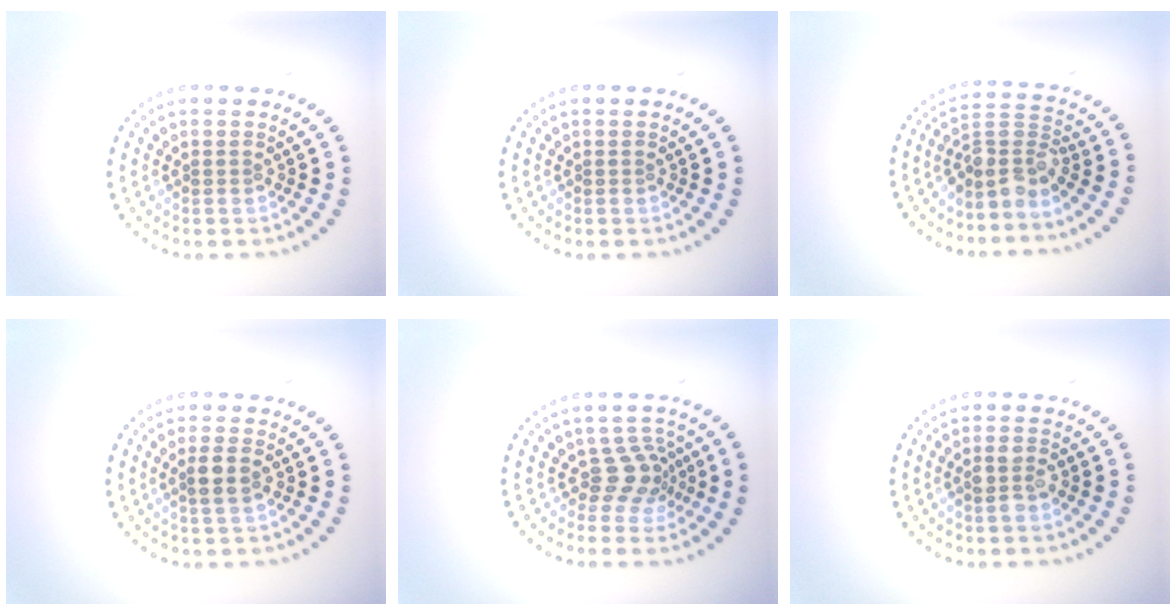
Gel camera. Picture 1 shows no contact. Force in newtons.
{"total": 0.0}
{"total": 3.7, "press": 2.8, "slide": 2.5}
{"total": 2.1, "press": 2.0, "slide": 0.6}
{"total": 2.8, "press": 2.0, "slide": 1.9}
{"total": 2.2, "press": 2.1, "slide": 0.6}